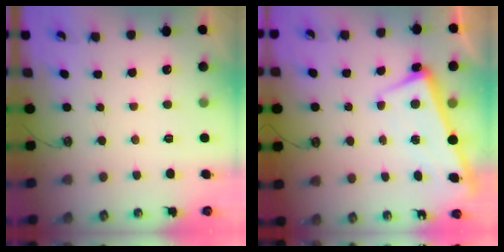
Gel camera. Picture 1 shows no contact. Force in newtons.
{"total": 2.2, "press": 2.2, "slide": 0.5}